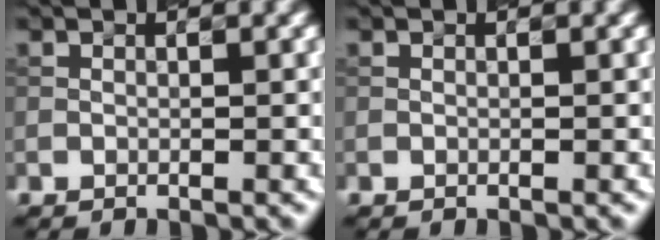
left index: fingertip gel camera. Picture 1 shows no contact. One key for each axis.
{"total": 0.0}